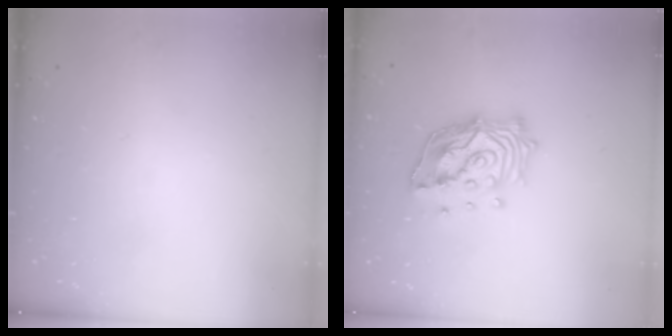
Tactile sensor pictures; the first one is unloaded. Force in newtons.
{"total": 16.9, "press": 16.7, "slide": 2.7}